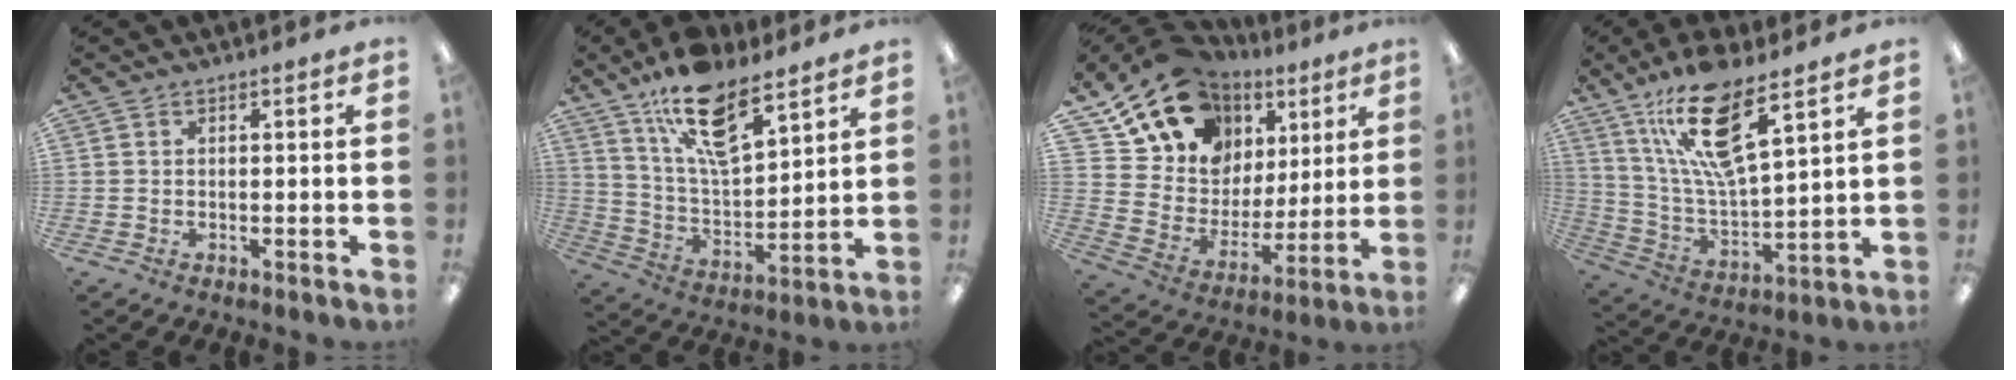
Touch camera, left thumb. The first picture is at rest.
{"total": 16.1, "force": [10.8, 6.3, 10.1], "torque": [-0.180, -0.056, 0.191]}
{"total": 17.0, "force": [11.5, 11.4, 5.2], "torque": [-0.119, -0.079, 0.222]}
{"total": 18.0, "force": [11.5, 5.0, 12.9], "torque": [-0.254, -0.052, 0.194]}